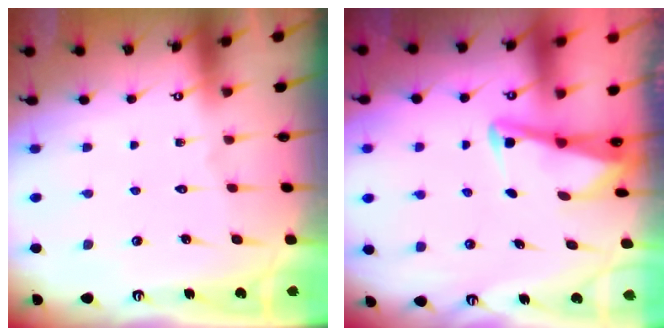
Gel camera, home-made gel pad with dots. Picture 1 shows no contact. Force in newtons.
{"total": 2.8, "press": 2.8, "slide": 0.4}